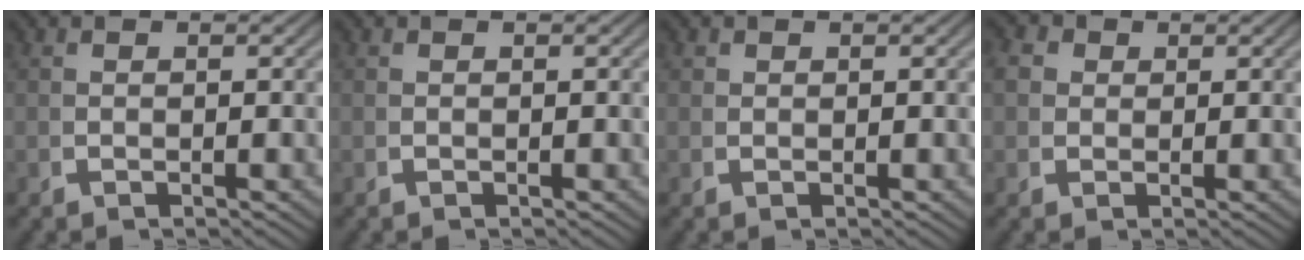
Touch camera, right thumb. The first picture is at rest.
{"total": 0.0}
{"total": 0.6, "force": [0.5, 0.4, 0.0], "torque": [-0.001, -0.006, 0.015]}
{"total": 3.2, "force": [1.1, 2.7, 1.2], "torque": [-0.034, -0.005, 0.020]}